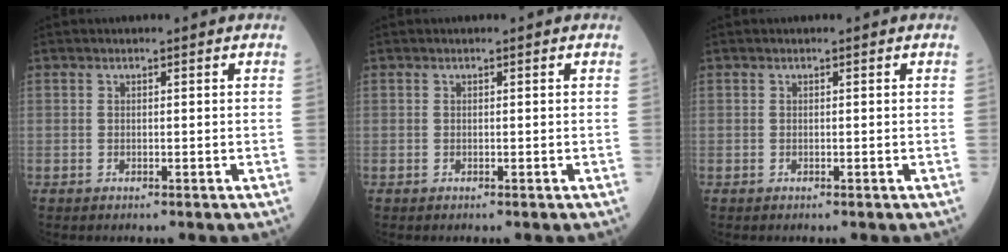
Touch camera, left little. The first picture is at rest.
{"total": 0.0}
{"total": 0.0}